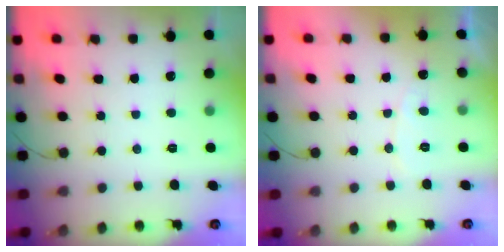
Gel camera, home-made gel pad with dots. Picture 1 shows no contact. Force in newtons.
{"total": 4.8, "press": 4.8, "slide": 0.4}